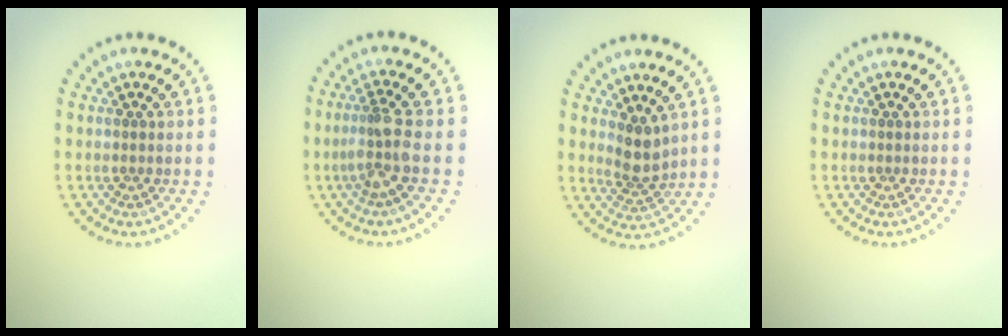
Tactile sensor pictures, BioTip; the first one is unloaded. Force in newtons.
{"total": 2.7, "press": 1.9, "slide": 1.9}
{"total": 2.5, "press": 2.0, "slide": 1.5}
{"total": 0.0}